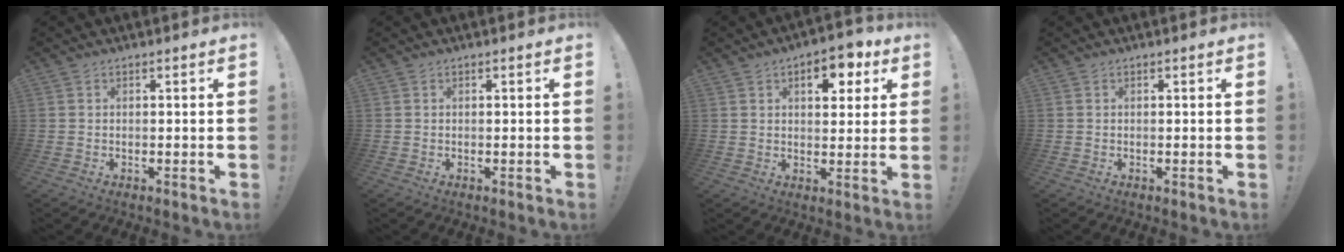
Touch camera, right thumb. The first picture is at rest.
{"total": 0.0}
{"total": 8.9, "force": [3.8, 4.9, 6.3], "torque": [-0.075, -0.004, 0.062]}
{"total": 0.0}